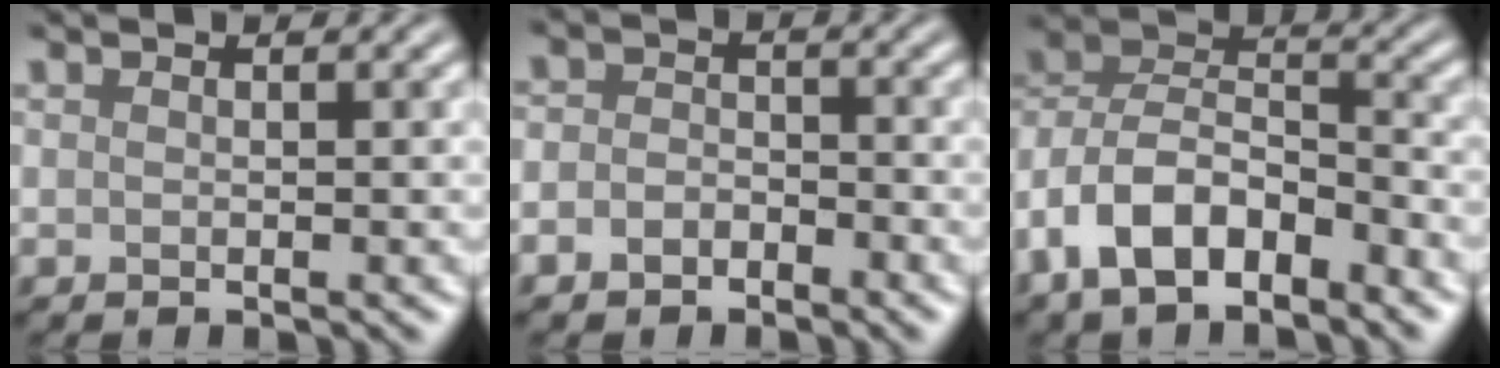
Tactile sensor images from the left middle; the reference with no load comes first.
{"total": 2.2, "force": [-1.3, 1.7, 0.8], "torque": [-0.004, 0.005, -0.035]}
{"total": 8.8, "force": [-4.7, 4.7, 5.8], "torque": [-0.104, 0.009, -0.098]}